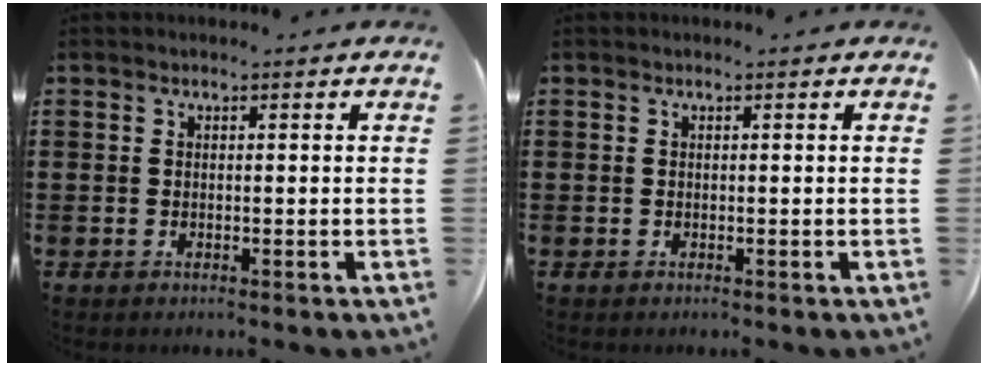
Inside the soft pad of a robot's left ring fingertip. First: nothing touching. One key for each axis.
{"total": 0.0}